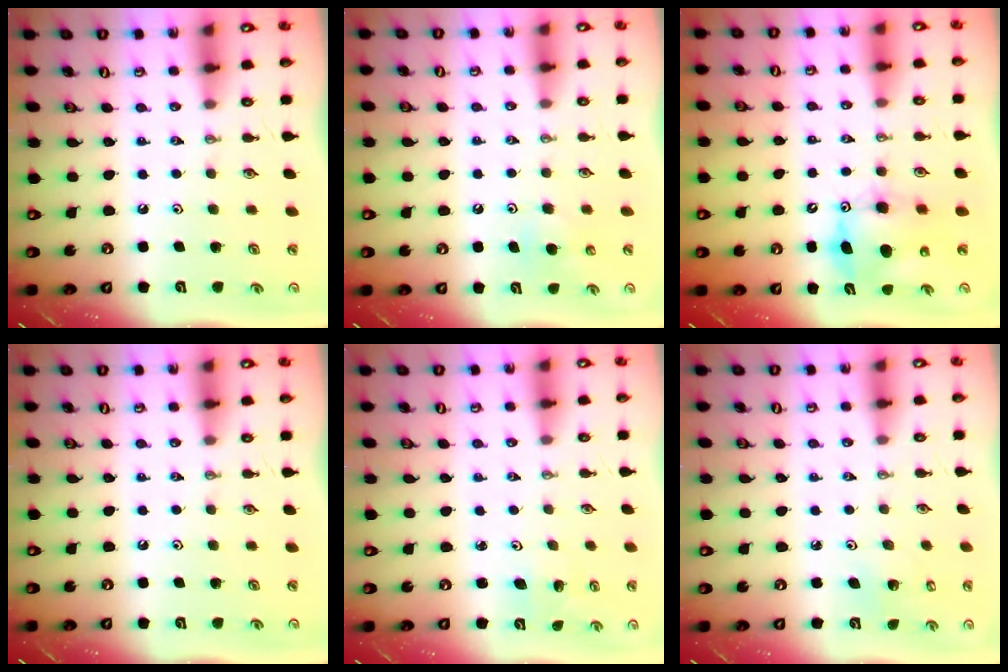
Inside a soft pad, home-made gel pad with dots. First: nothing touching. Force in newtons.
{"total": 5.4, "press": 5.4, "slide": 0.5}
{"total": 8.9, "press": 8.9, "slide": 0.7}
{"total": 0.0}
{"total": 1.9, "press": 1.9, "slide": 0.0}
{"total": 3.5, "press": 3.5, "slide": 0.2}